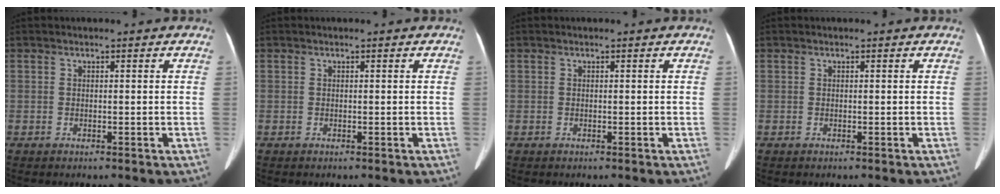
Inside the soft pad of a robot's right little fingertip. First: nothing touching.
{"total": 0.0}
{"total": 0.0}
{"total": 0.0}